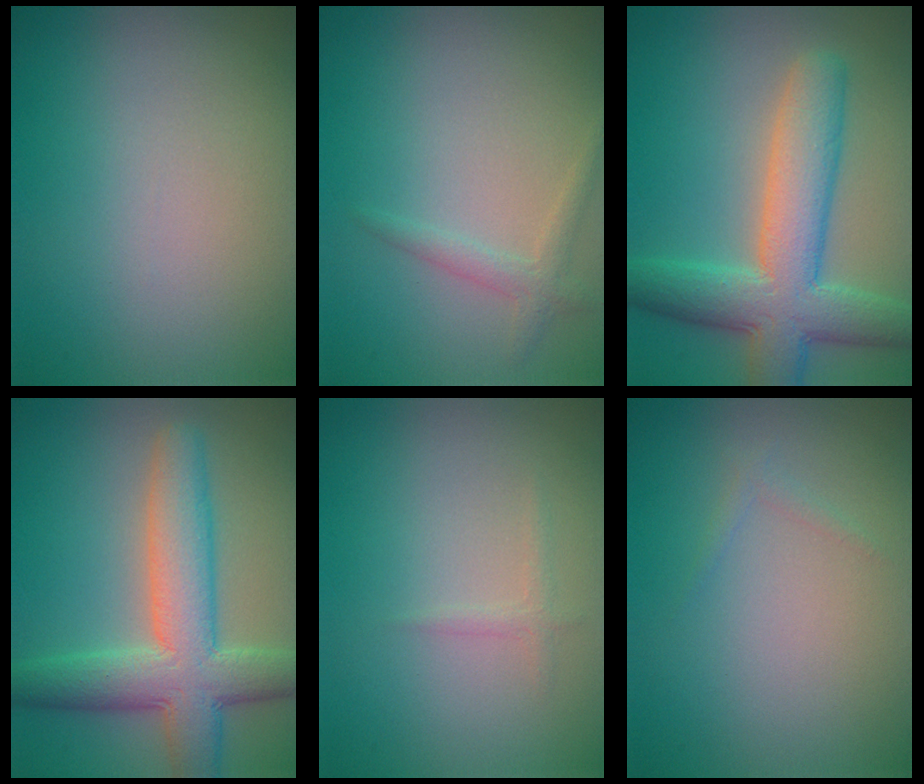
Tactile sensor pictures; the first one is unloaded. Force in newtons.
{"total": 1.6, "press": 1.6, "slide": 0.1}
{"total": 7.7, "press": 7.7, "slide": 0.4}
{"total": 7.5, "press": 7.5, "slide": 0.5}
{"total": 0.7, "press": 0.7, "slide": 0.1}
{"total": 0.6, "press": 0.6, "slide": 0.0}